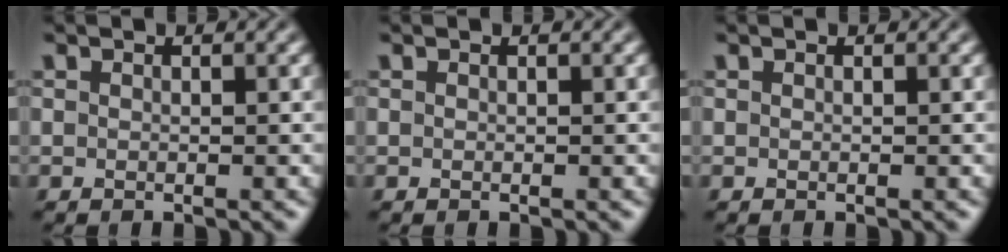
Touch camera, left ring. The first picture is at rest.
{"total": 0.0}
{"total": 0.0}